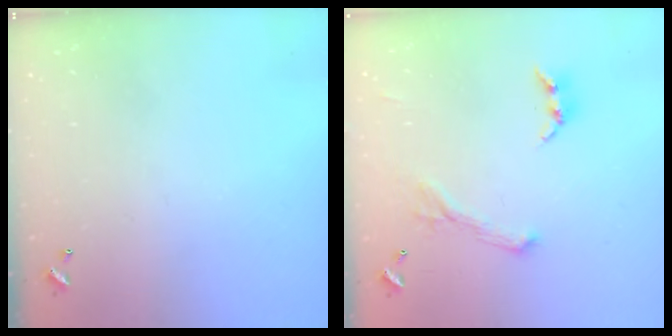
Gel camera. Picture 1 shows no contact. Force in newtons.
{"total": 1.1, "press": 0.6, "slide": 0.9}